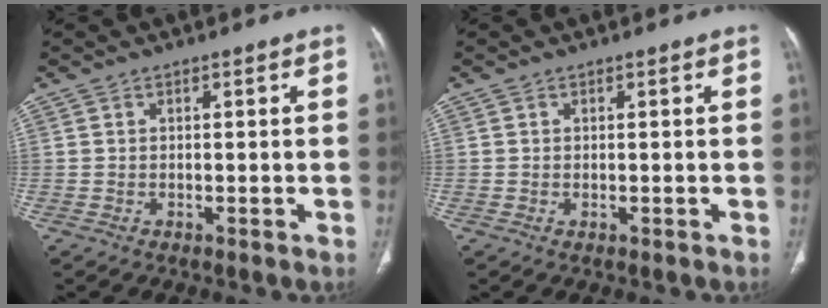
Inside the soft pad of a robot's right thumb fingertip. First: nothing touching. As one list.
[{"total": 0.0}]